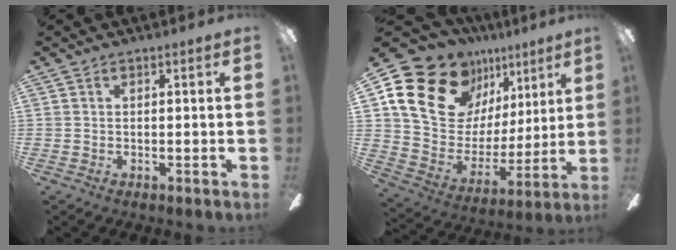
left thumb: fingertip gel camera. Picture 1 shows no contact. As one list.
[{"total": 22.6, "force": [13.2, 15.0, 10.5], "torque": [-0.189, -0.071, 0.257]}]